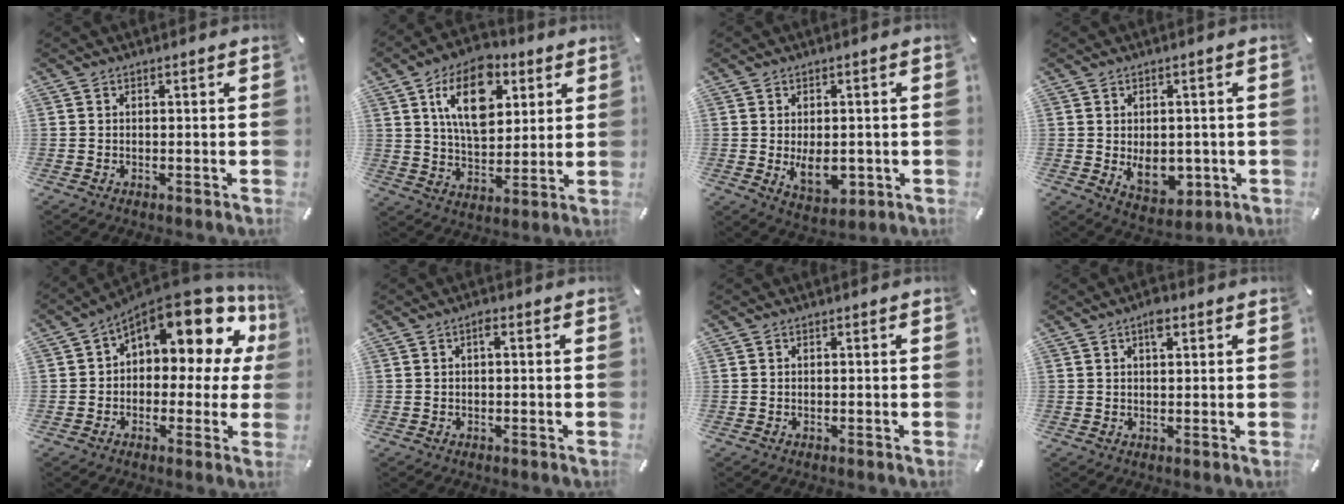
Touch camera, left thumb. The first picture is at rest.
{"total": 15.5, "force": [6.5, 9.5, 10.3], "torque": [-0.159, -0.007, 0.114]}
{"total": 7.7, "force": [-1.1, 4.9, 5.8], "torque": [-0.089, -0.009, -0.023]}
{"total": 7.3, "force": [-1.1, 5.4, 4.9], "torque": [-0.062, -0.005, -0.017]}
{"total": 14.1, "force": [7.4, 7.6, 9.3], "torque": [-0.131, -0.060, 0.121]}
{"total": 1.6, "force": [0.2, 0.5, 1.5], "torque": [-0.032, 0.005, 0.001]}
{"total": 0.0}
{"total": 3.5, "force": [1.7, 1.5, 2.6], "torque": [-0.041, -0.001, 0.025]}